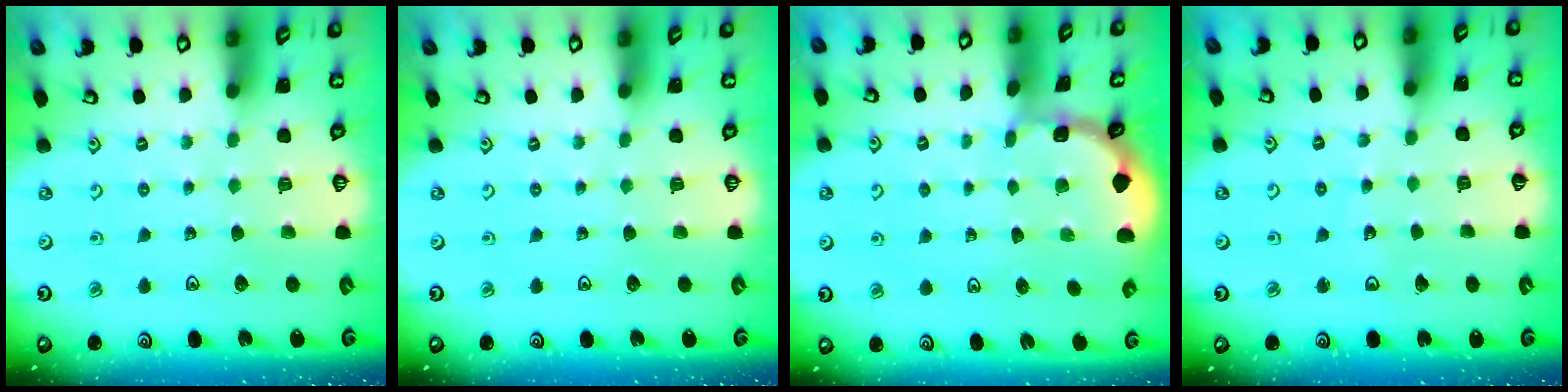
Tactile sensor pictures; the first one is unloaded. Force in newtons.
{"total": 0.0}
{"total": 1.2, "press": 1.1, "slide": 0.1}
{"total": 3.4, "press": 3.4, "slide": 0.2}